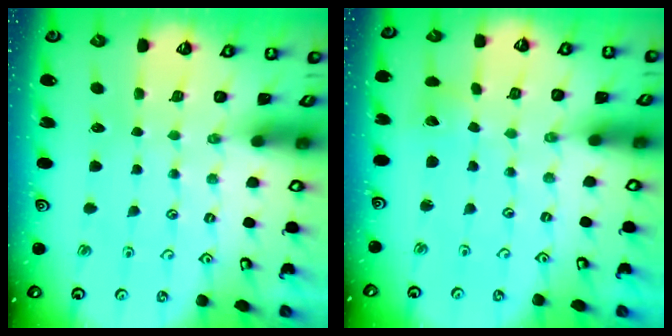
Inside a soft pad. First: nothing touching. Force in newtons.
{"total": 2.8, "press": 2.8, "slide": 0.3}